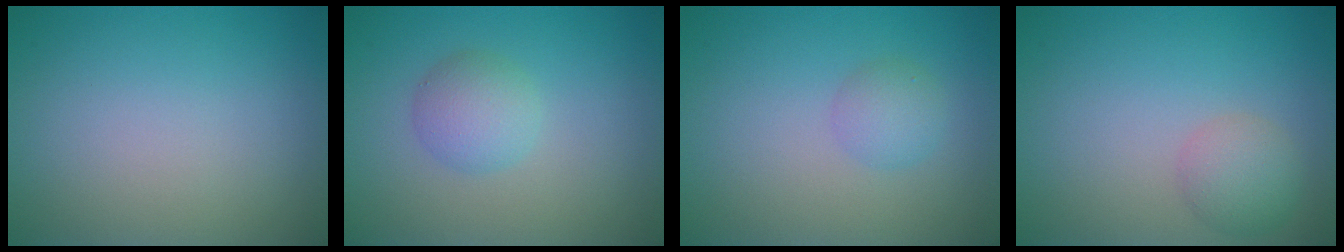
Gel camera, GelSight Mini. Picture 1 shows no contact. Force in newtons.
{"total": 2.6, "press": 2.6, "slide": 0.1}
{"total": 1.8, "press": 1.8, "slide": 0.0}
{"total": 2.5, "press": 2.5, "slide": 0.1}